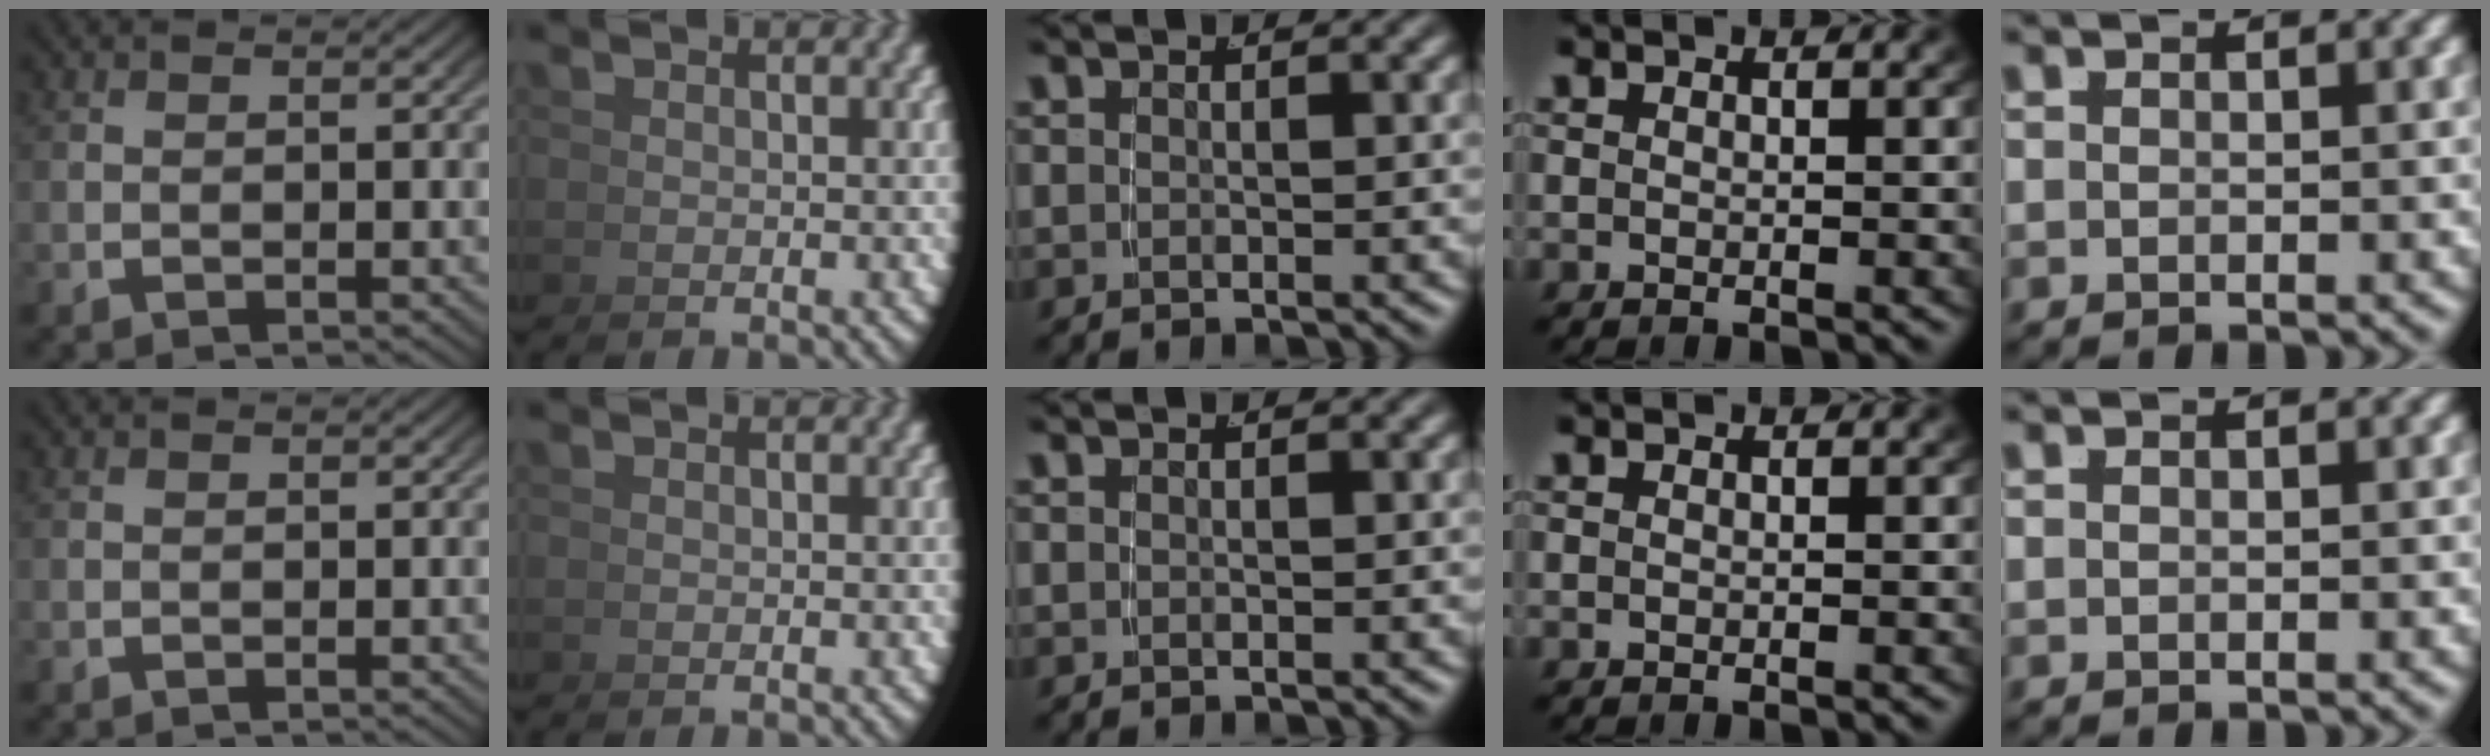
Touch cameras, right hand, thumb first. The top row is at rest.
{}